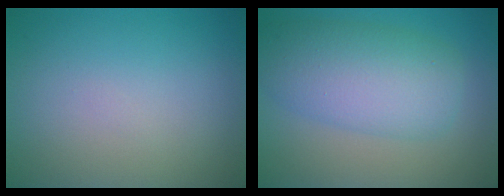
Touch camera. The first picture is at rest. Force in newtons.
{"total": 7.0, "press": 7.0, "slide": 0.2}